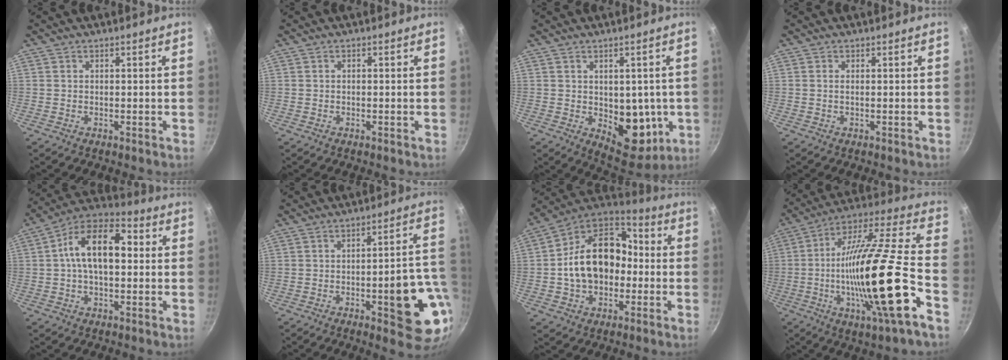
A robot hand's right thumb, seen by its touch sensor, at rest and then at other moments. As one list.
[{"total": 0.0}, {"total": 11.5, "force": [-1.0, 7.5, 8.7], "torque": [-0.062, -0.020, 0.000]}, {"total": 0.6, "force": [0.1, 0.0, 0.6], "torque": [-0.014, -0.001, 0.001]}, {"total": 14.6, "force": [1.8, 8.3, 11.9], "torque": [-0.168, 0.034, 0.008]}, {"total": 15.9, "force": [-3.9, 5.2, 14.5], "torque": [-0.135, 0.025, -0.050]}, {"total": 19.4, "force": [-1.3, 14.2, 13.1], "torque": [-0.198, 0.055, -0.032]}, {"total": 26.0, "force": [-7.5, 3.9, 24.5], "torque": [-0.400, 0.021, -0.135]}]